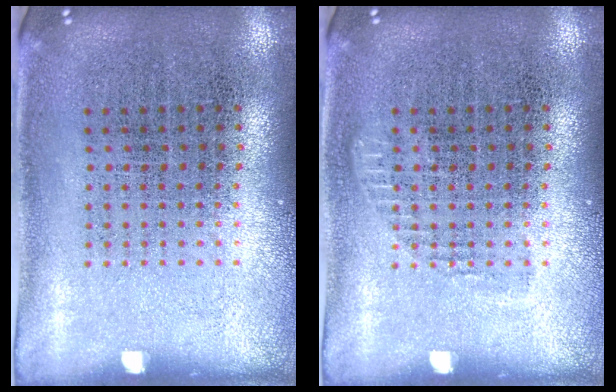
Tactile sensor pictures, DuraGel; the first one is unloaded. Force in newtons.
{"total": 0.7, "press": 0.7, "slide": 0.3}